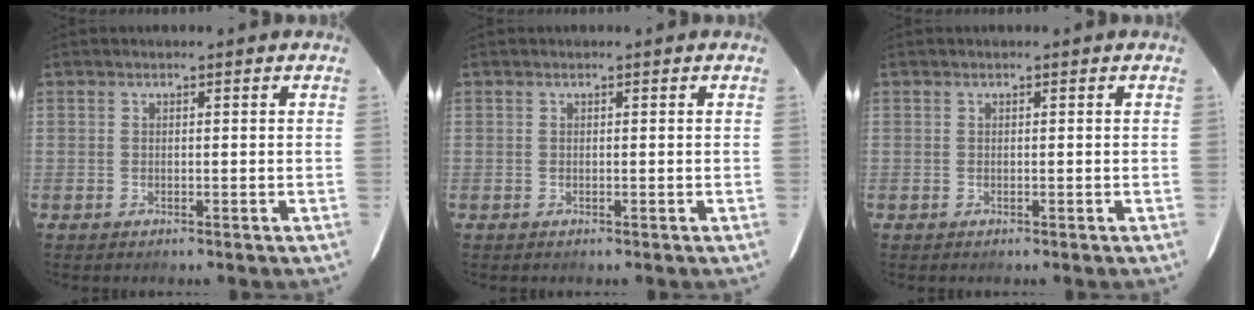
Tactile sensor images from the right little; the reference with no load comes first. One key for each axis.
{"total": 0.0}
{"total": 0.0}